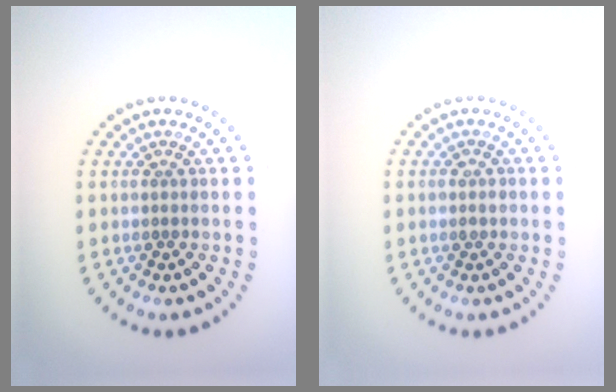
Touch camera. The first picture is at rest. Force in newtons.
{"total": 0.9, "press": 0.8, "slide": 0.3}